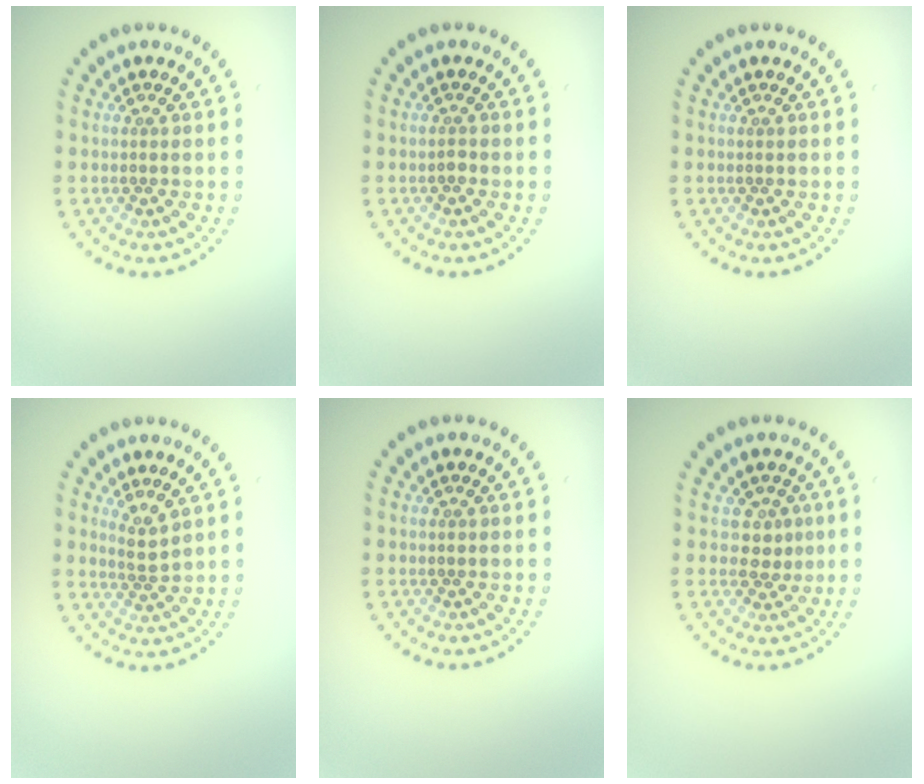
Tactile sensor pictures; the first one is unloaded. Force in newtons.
{"total": 0.6, "press": 0.4, "slide": 0.4}
{"total": 0.0}
{"total": 1.9, "press": 1.4, "slide": 1.3}
{"total": 0.0}
{"total": 1.9, "press": 1.3, "slide": 1.3}